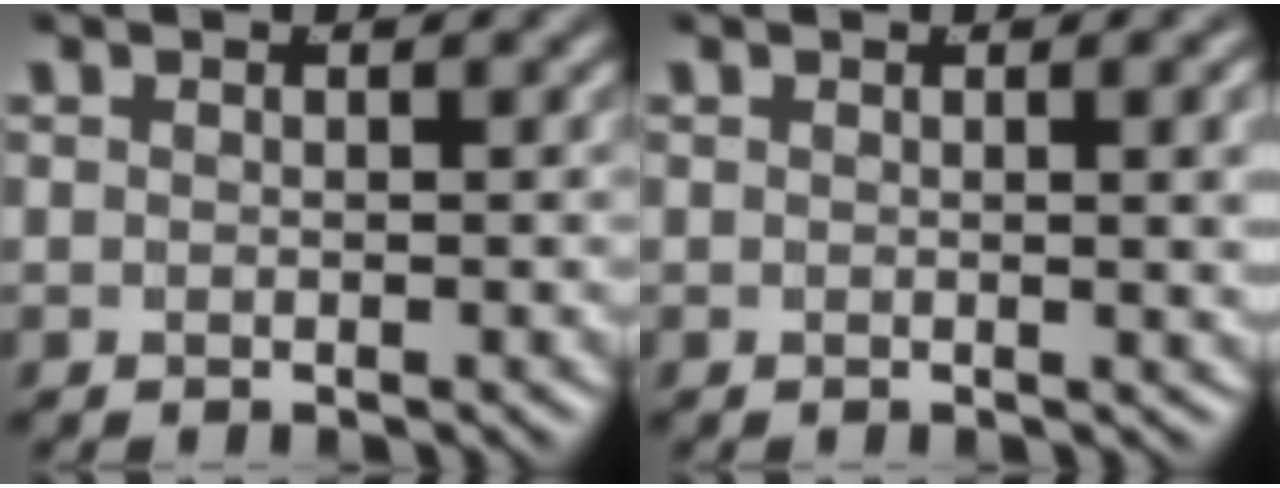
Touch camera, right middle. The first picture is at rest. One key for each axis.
{"total": 1.8, "fx": 0.6, "fy": -0.1, "fz": 1.7, "tx": -0.013, "ty": 0.006, "tz": 0.006}